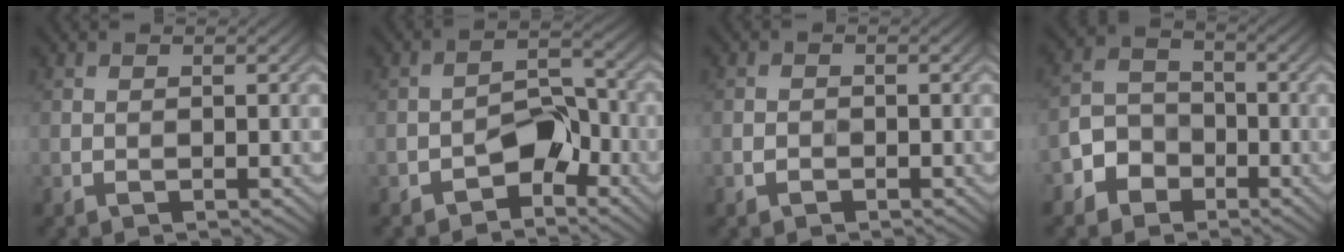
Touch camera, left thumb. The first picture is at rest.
{"total": 5.0, "force": [-3.3, 2.5, 2.9], "torque": [-0.037, 0.016, -0.057]}
{"total": 0.8, "force": [-0.6, 0.5, 0.2], "torque": [-0.008, -0.001, -0.008]}
{"total": 5.1, "force": [-3.1, 3.8, 1.5], "torque": [-0.041, 0.000, -0.073]}